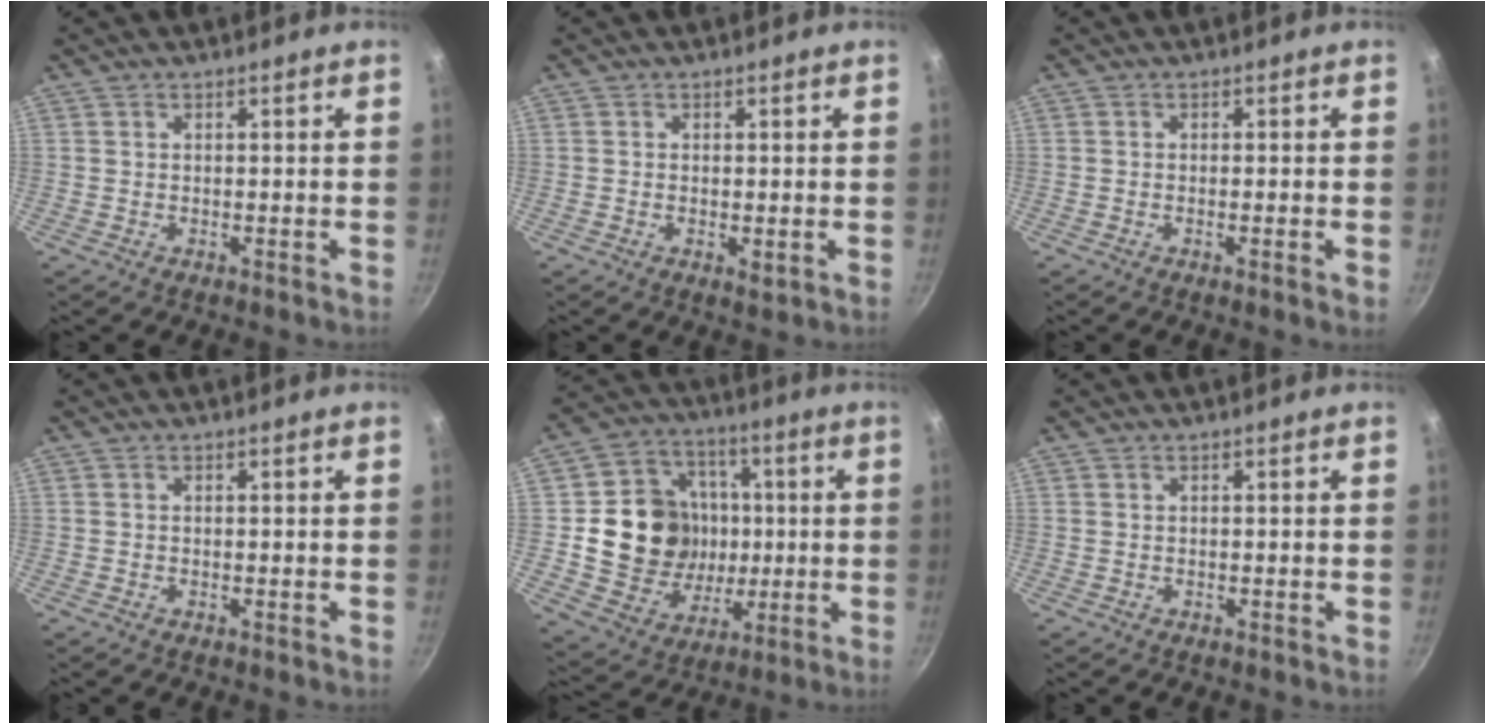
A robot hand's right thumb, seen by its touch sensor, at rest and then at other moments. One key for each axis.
{"total": 1.5, "fx": -0.2, "fy": 0.8, "fz": 1.3, "tx": -0.022, "ty": -0.005, "tz": -0.003}
{"total": 1.4, "fx": -0.5, "fy": 0.0, "fz": 1.3, "tx": -0.025, "ty": -0.002, "tz": -0.011}
{"total": 0.0}
{"total": 18.3, "fx": 0.4, "fy": 16.2, "fz": 8.6, "tx": -0.115, "ty": 0.017, "tz": 0.015}
{"total": 0.0}